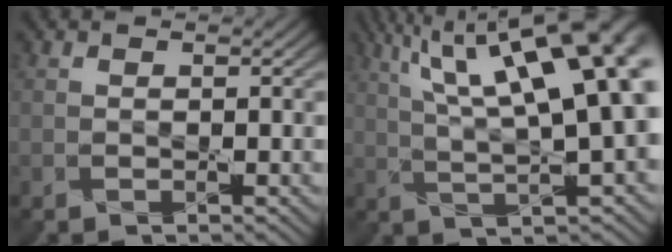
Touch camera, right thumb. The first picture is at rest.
{"total": 20.2, "force": [7.3, 6.7, 17.6], "torque": [-0.250, 0.070, 0.110]}